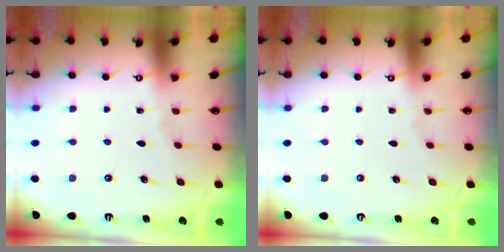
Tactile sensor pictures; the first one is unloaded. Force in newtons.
{"total": 0.0}